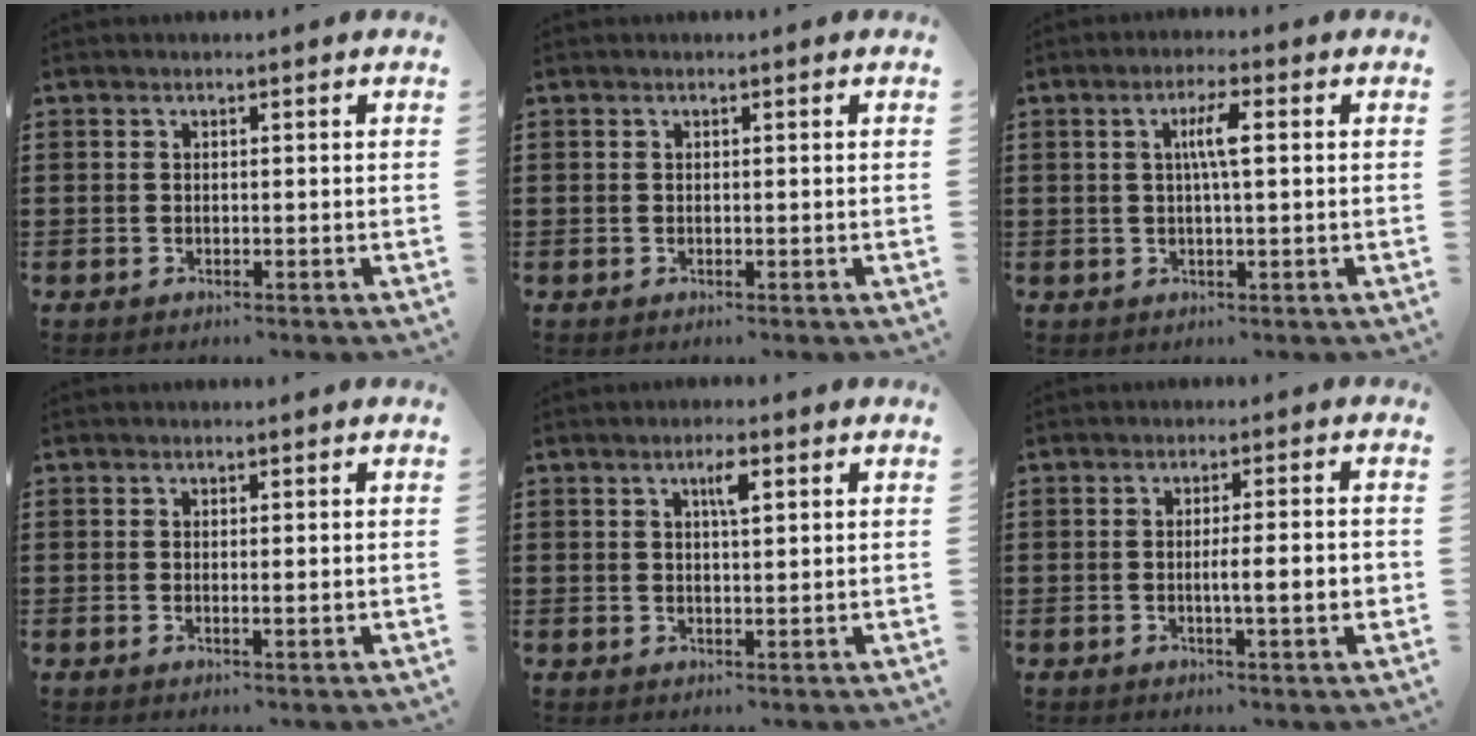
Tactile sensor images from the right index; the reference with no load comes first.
{"total": 0.0}
{"total": 4.2, "force": [0.6, 0.6, 4.1], "torque": [-0.078, 0.004, 0.006]}
{"total": 0.7, "force": [0.0, 0.0, 0.7], "torque": [-0.013, -0.002, 0.000]}
{"total": 3.1, "force": [1.3, 0.8, 2.7], "torque": [-0.048, 0.006, 0.017]}
{"total": 4.6, "force": [-0.8, 0.1, 4.5], "torque": [-0.077, -0.005, -0.016]}